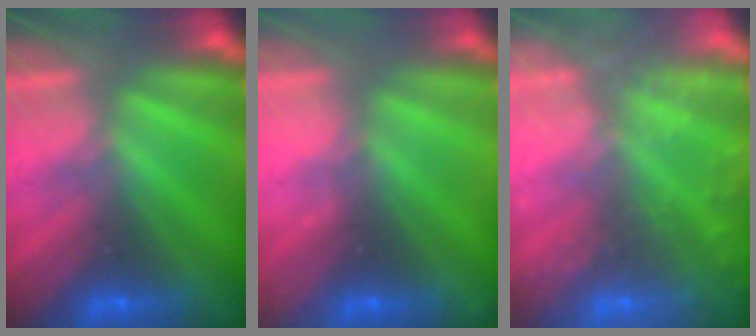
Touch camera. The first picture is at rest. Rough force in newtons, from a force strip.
{"total": 2.3}
{"total": 9.0}